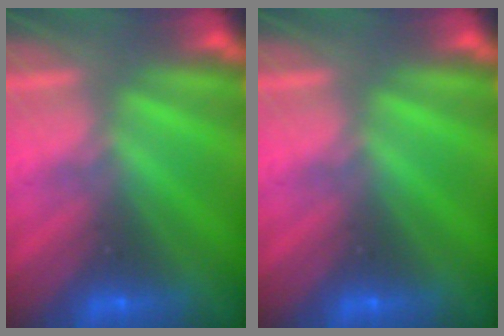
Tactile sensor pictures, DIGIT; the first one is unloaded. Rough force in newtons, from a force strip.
{"total": 0.0}